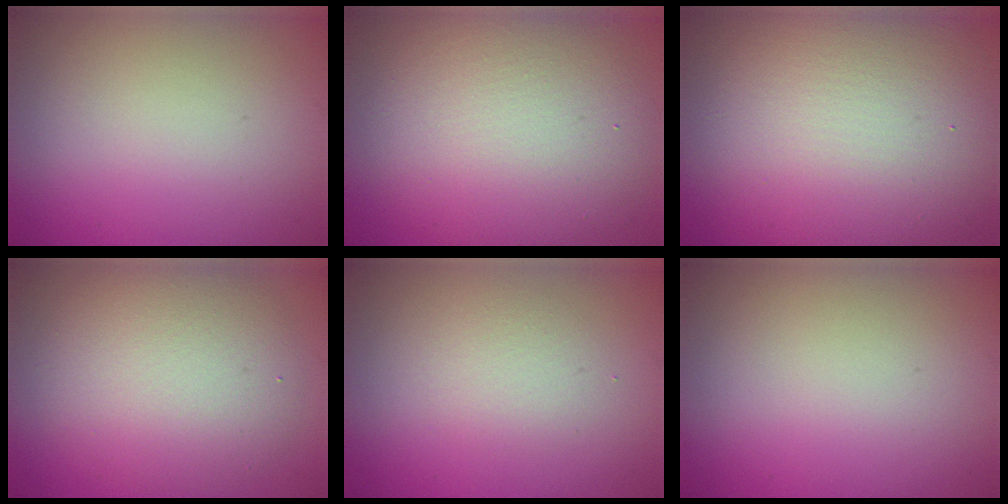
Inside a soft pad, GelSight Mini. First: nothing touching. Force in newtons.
{"total": 10.7, "press": 10.6, "slide": 0.5}
{"total": 14.1, "press": 14.1, "slide": 1.0}
{"total": 6.4, "press": 6.4, "slide": 0.6}
{"total": 1.8, "press": 1.8, "slide": 0.0}
{"total": 0.0}